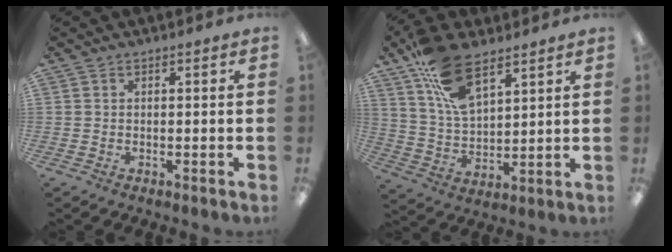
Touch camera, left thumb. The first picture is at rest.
{"total": 14.4, "force": [9.4, 6.5, 8.9], "torque": [-0.174, -0.031, 0.174]}